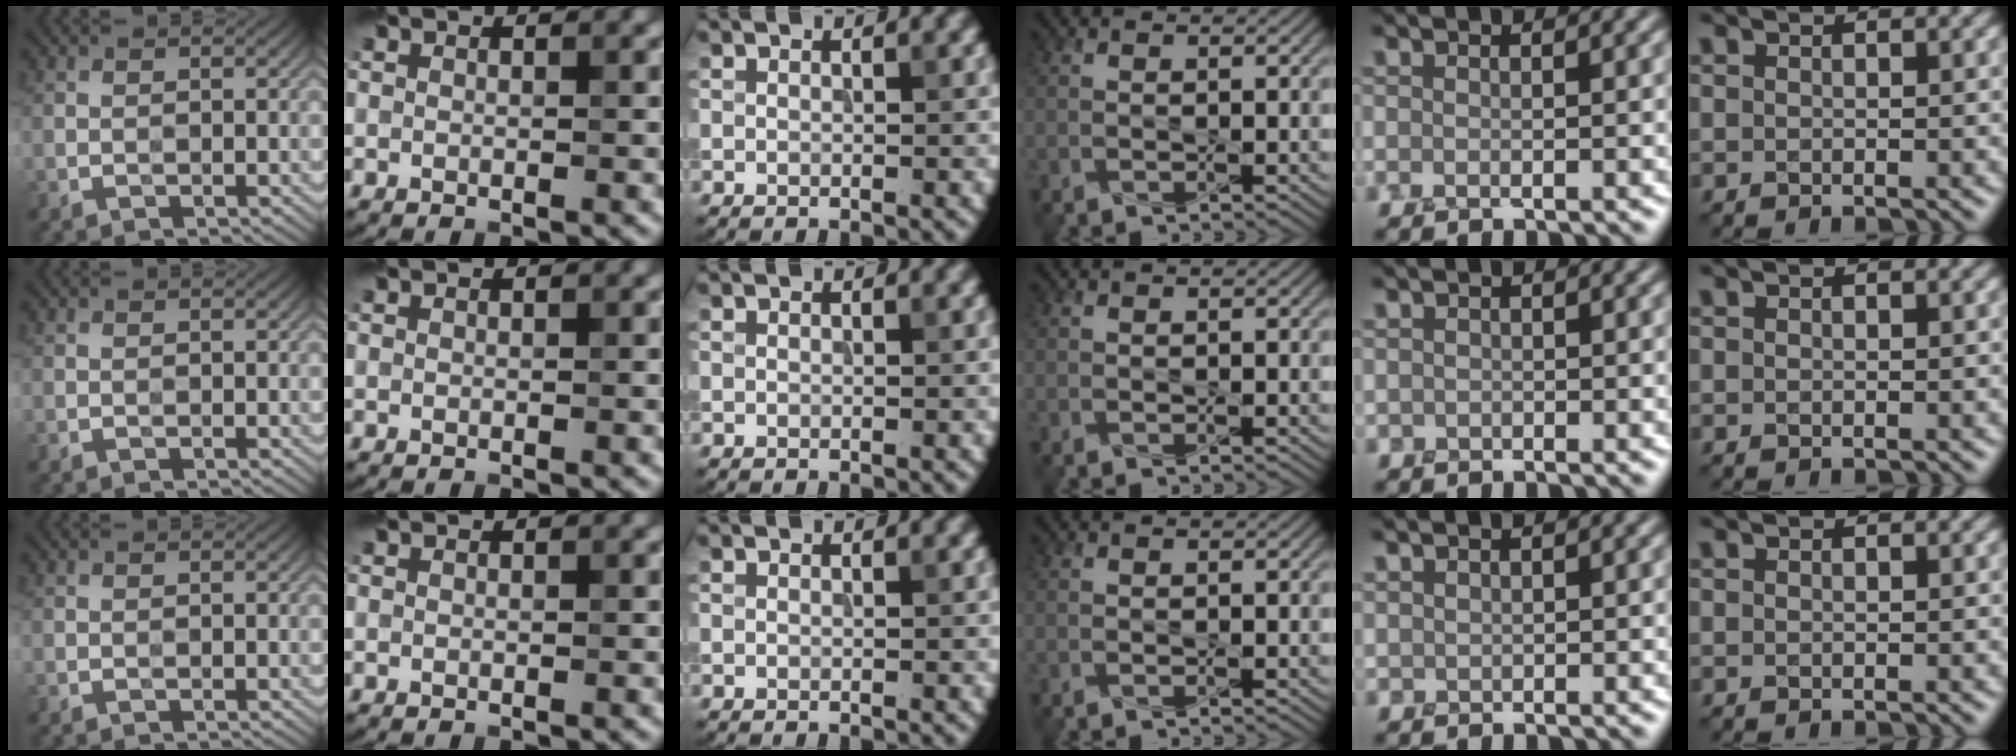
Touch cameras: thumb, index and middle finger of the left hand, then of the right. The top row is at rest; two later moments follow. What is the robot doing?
{"motion": "press", "object": "sticky note"}